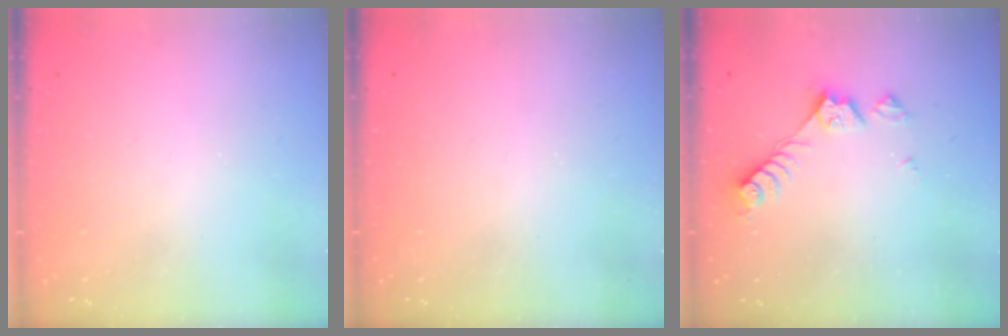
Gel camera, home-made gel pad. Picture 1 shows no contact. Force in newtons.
{"total": 0.0}
{"total": 8.5, "press": 8.5, "slide": 0.5}